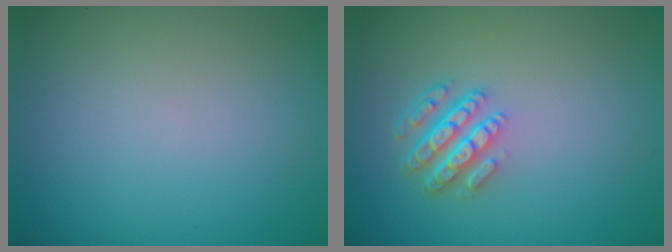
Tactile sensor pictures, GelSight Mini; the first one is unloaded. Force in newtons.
{"total": 4.5, "press": 3.4, "slide": 3.0}